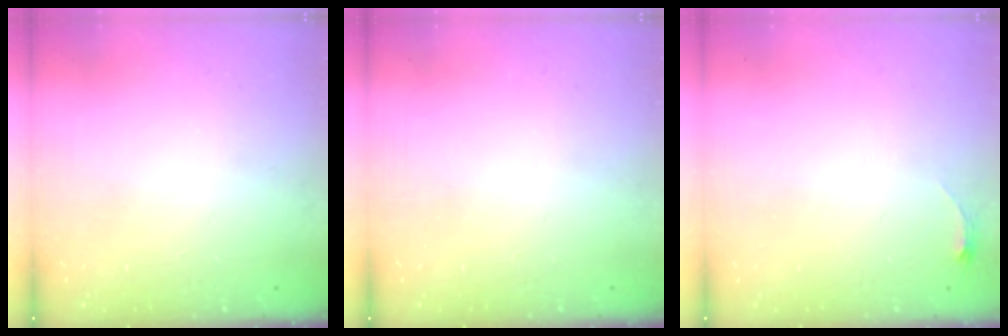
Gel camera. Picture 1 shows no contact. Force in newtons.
{"total": 0.0}
{"total": 2.8, "press": 2.8, "slide": 0.4}